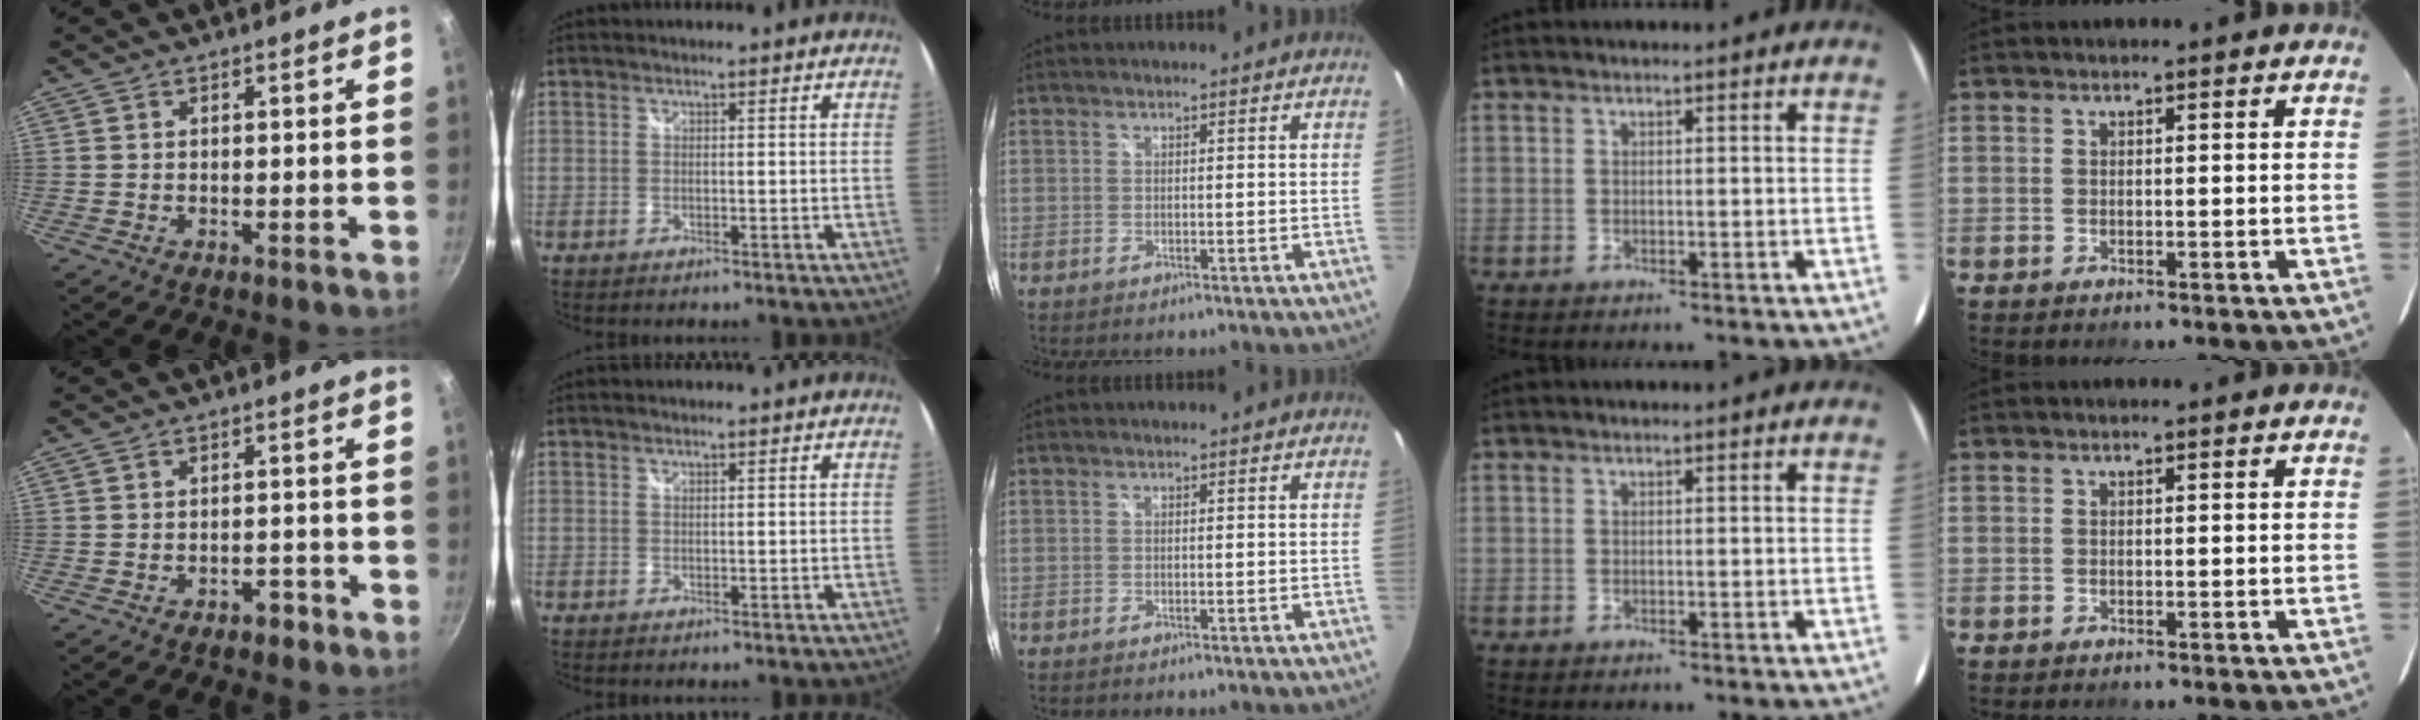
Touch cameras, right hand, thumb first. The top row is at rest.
{"thumb": {"total": 2.2, "force": [-1.5, 1.2, 1.0], "torque": [0.003, 0.022, -0.014]}}